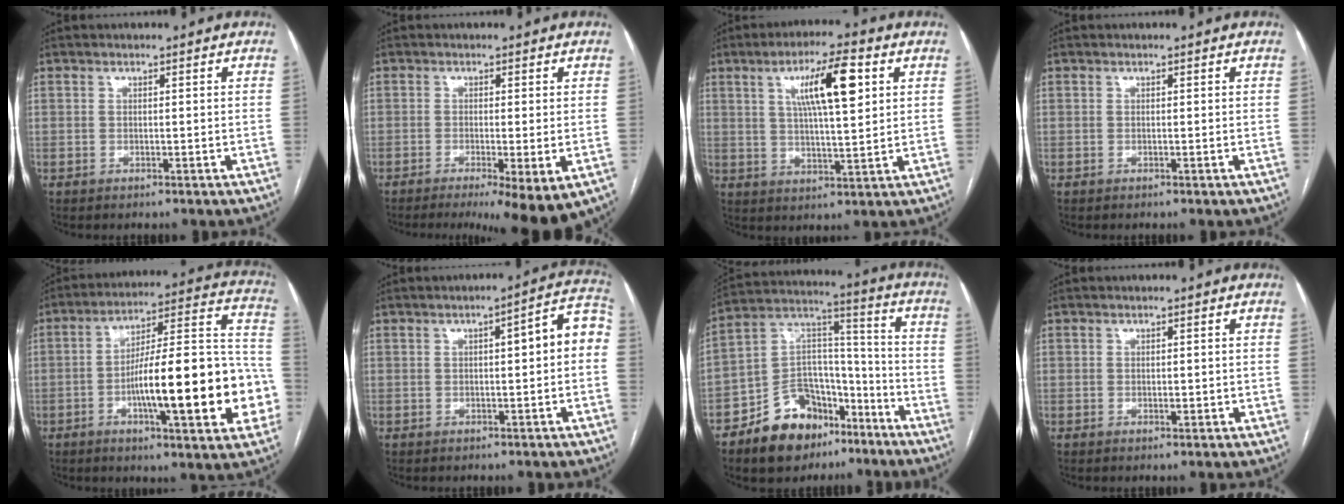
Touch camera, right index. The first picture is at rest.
{"total": 10.1, "force": [-6.0, 1.5, 8.0], "torque": [-0.092, -0.017, -0.093]}
{"total": 10.6, "force": [3.8, 1.6, 9.8], "torque": [-0.166, 0.012, 0.065]}
{"total": 0.0}
{"total": 22.8, "force": [-5.8, 4.2, 21.6], "torque": [-0.271, 0.029, -0.078]}
{"total": 6.6, "force": [0.2, 1.1, 6.5], "torque": [-0.079, 0.028, -0.002]}
{"total": 16.1, "force": [-10.5, 9.8, 7.3], "torque": [-0.117, 0.061, -0.171]}
{"total": 1.0, "force": [-0.2, 0.6, 0.8], "torque": [-0.009, 0.000, -0.001]}